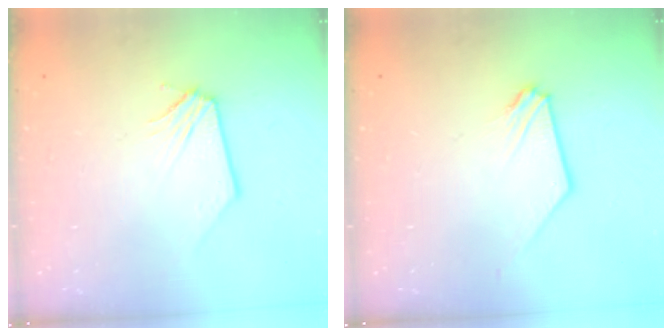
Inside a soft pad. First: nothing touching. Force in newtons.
{"total": 0.0}